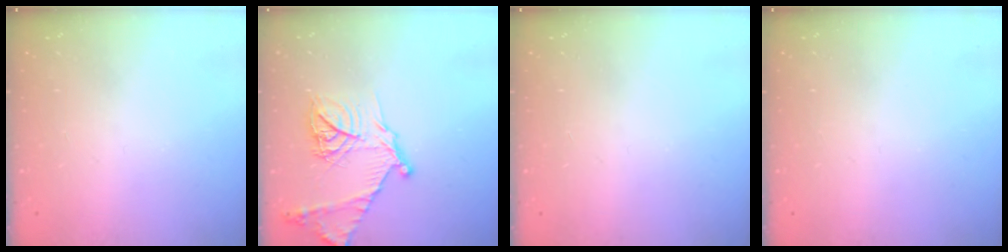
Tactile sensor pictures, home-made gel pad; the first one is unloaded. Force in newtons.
{"total": 19.1, "press": 19.0, "slide": 1.7}
{"total": 0.0}
{"total": 0.0}